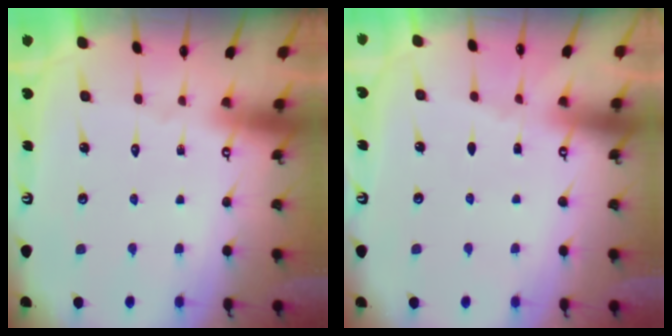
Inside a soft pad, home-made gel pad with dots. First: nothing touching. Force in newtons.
{"total": 0.5, "press": 0.5, "slide": 0.1}